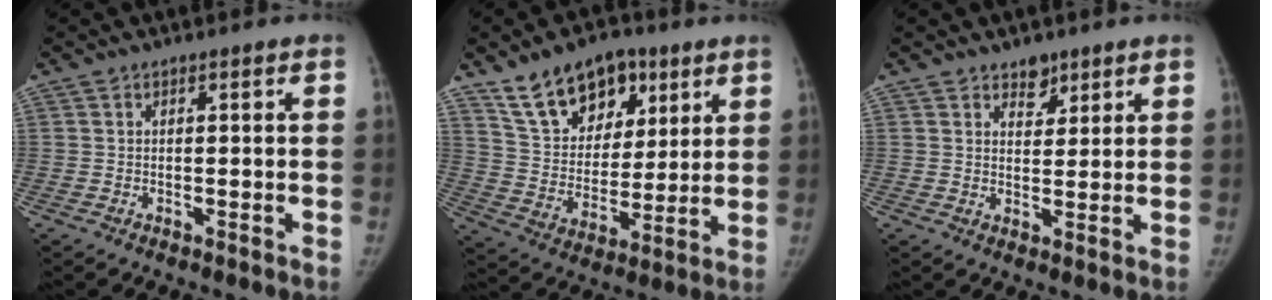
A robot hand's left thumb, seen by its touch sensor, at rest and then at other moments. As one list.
[{"total": 16.6, "force": [10.1, 10.5, 8.0], "torque": [-0.089, -0.035, 0.178]}, {"total": 3.6, "force": [2.6, 2.2, 1.1], "torque": [0.006, -0.018, 0.042]}]